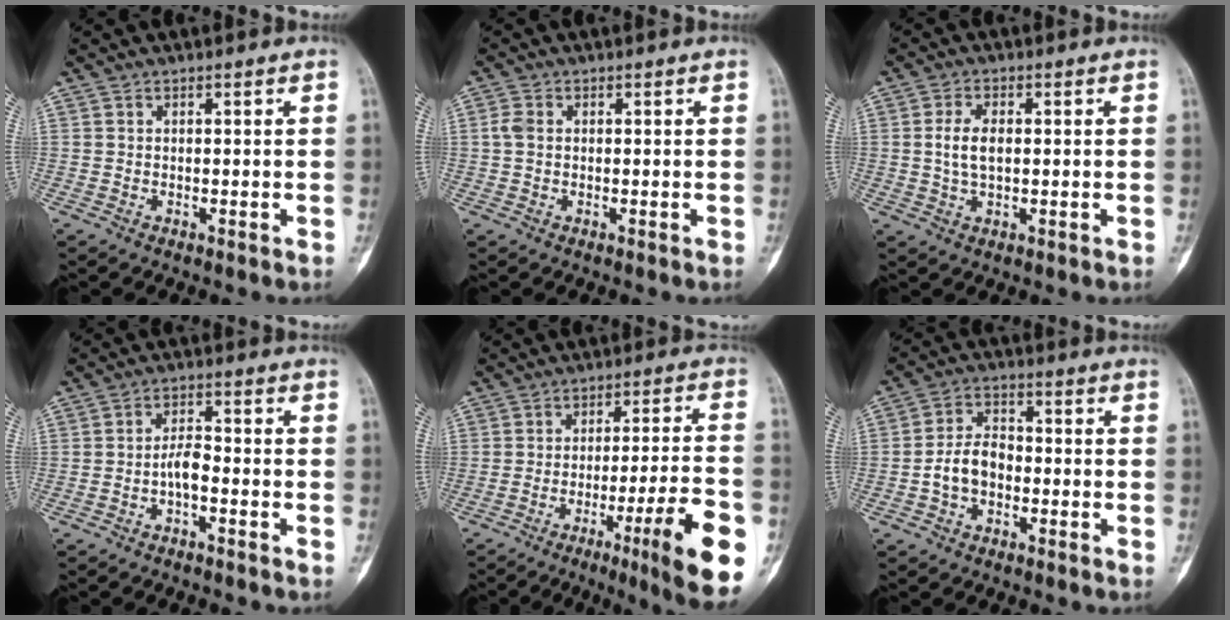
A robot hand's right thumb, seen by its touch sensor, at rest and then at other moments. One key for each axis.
{"total": 2.2, "fx": 0.1, "fy": 1.5, "fz": 1.5, "tx": -0.040, "ty": 0.003, "tz": 0.000}
{"total": 5.0, "fx": 0.3, "fy": 2.7, "fz": 4.2, "tx": -0.088, "ty": 0.003, "tz": 0.007}
{"total": 3.8, "fx": -1.5, "fy": 1.4, "fz": 3.1, "tx": -0.051, "ty": 0.022, "tz": -0.032}
{"total": 17.8, "fx": -7.5, "fy": 1.9, "fz": 16.0, "tx": -0.197, "ty": 0.019, "tz": -0.104}
{"total": 7.0, "fx": -1.8, "fy": 4.8, "fz": 4.7, "tx": -0.078, "ty": 0.029, "tz": -0.042}